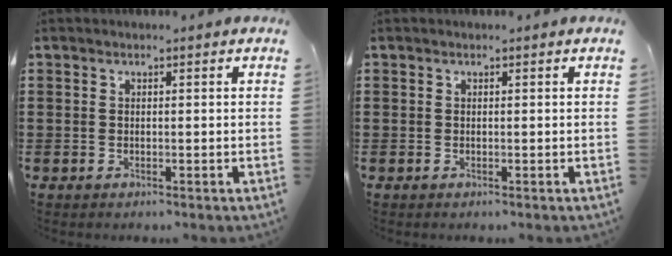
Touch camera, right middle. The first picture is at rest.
{"total": 0.0}